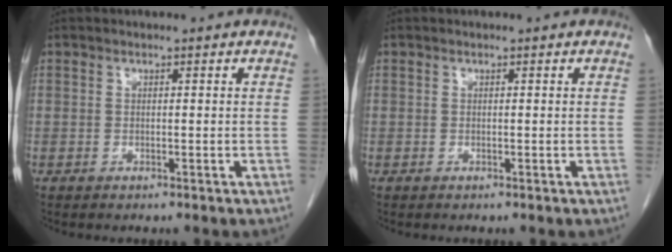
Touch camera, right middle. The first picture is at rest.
{"total": 0.0}